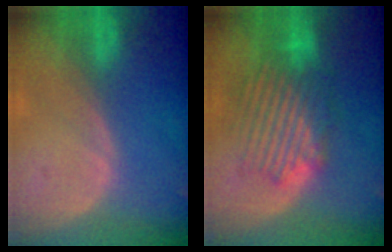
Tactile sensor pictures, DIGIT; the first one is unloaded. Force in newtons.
{"total": 8.5, "press": 8.1, "slide": 2.6}